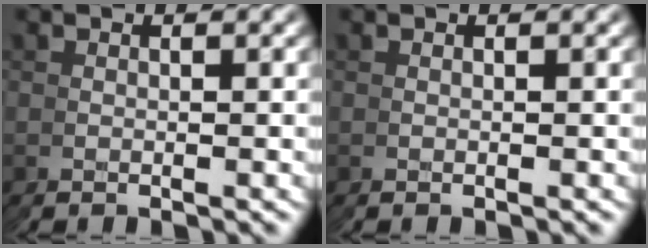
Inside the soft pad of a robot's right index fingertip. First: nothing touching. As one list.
[{"total": 0.0}]